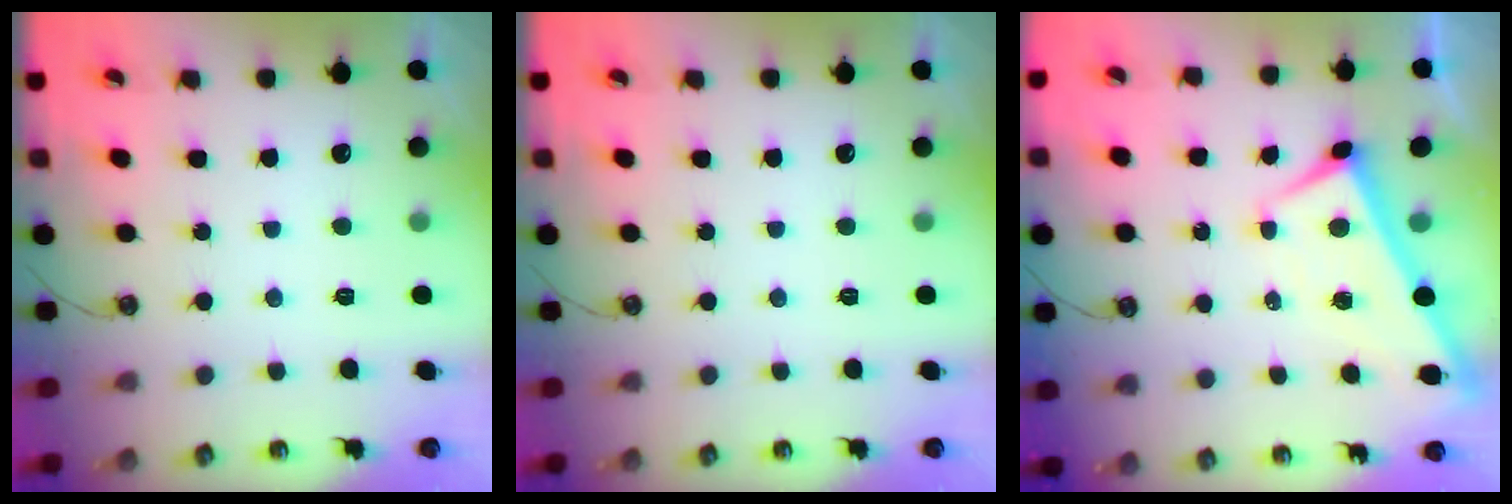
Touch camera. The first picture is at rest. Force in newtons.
{"total": 0.0}
{"total": 2.6, "press": 2.5, "slide": 0.4}